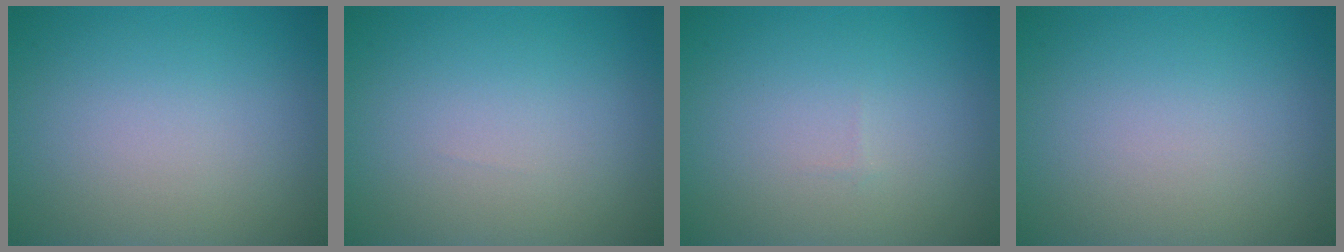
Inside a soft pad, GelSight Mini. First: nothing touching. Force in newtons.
{"total": 0.0}
{"total": 0.0}
{"total": 0.0}